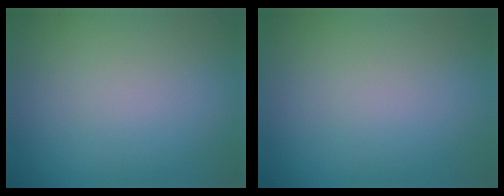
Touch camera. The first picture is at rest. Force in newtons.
{"total": 0.0}